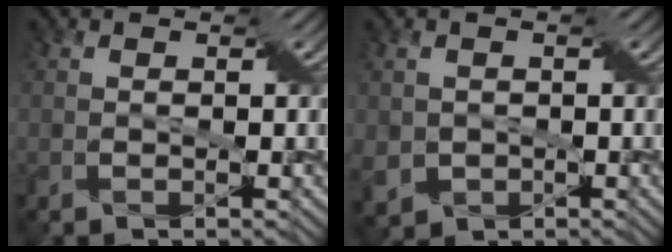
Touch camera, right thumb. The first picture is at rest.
{"total": 3.5, "force": [-0.6, 3.3, 1.1], "torque": [-0.044, -0.015, -0.012]}